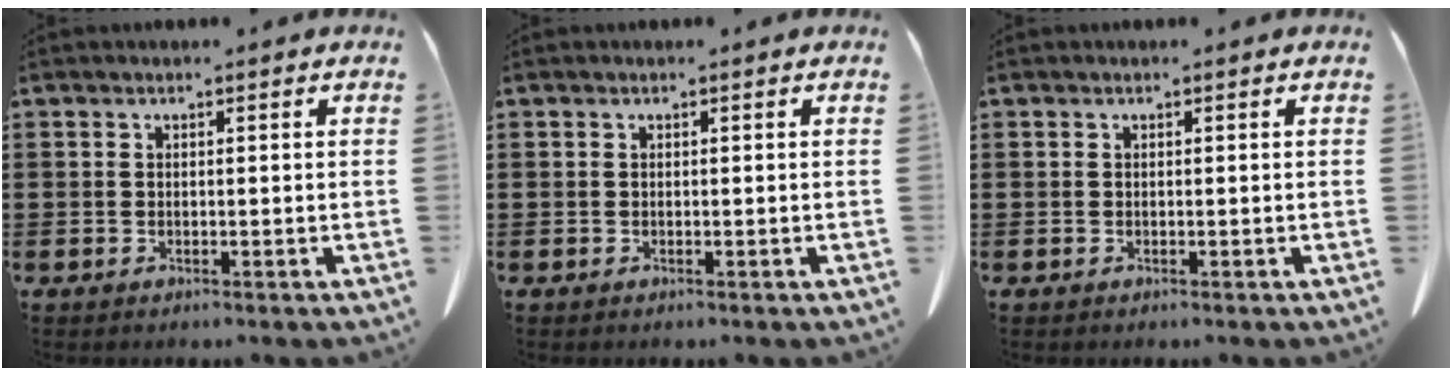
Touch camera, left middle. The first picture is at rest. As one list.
[{"total": 0.0}, {"total": 0.0}]